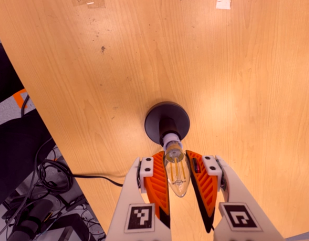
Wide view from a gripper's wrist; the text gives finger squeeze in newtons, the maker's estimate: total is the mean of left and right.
{"total": 15.1, "left": 14.4, "right": 15.8}